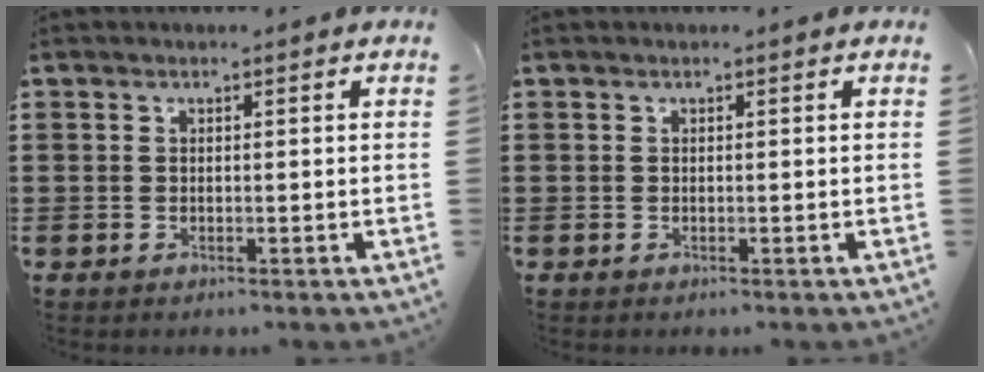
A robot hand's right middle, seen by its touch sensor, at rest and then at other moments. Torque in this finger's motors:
{"motor_torque": [0.31, -0.42, 0.01, 0.01]}